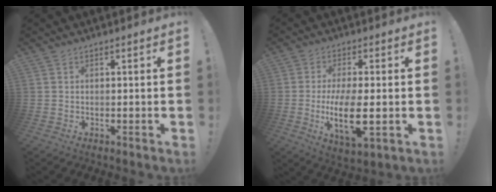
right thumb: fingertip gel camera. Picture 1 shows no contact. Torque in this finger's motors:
{"motor_torque": [0.85, 0.80, 1.56, -0.33, 0.22]}